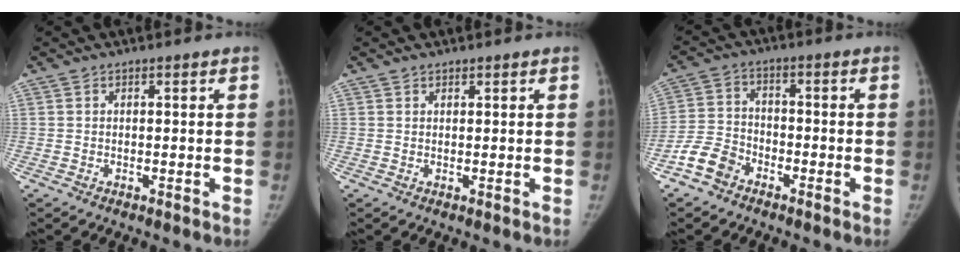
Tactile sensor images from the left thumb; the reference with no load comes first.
{"total": 0.7, "force": [0.6, 0.4, 0.0], "torque": [0.008, -0.008, 0.008]}
{"total": 6.5, "force": [-4.4, 4.3, 2.2], "torque": [-0.035, 0.019, -0.094]}